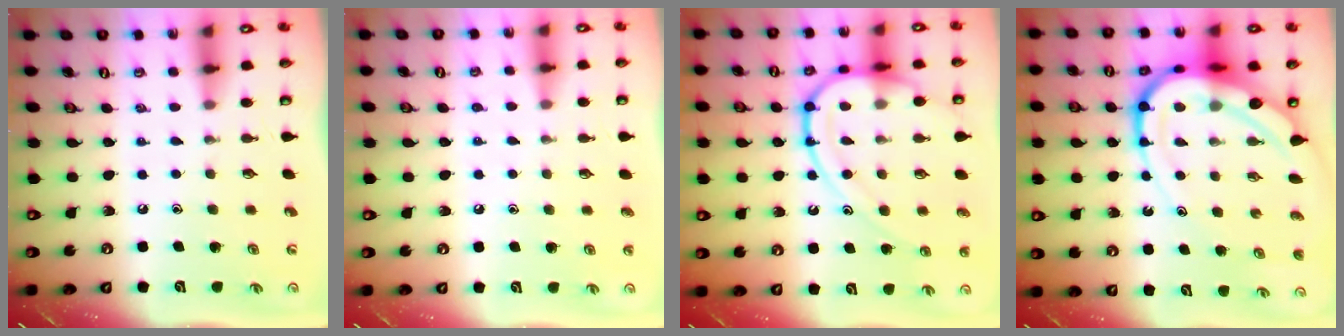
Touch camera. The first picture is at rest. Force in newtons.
{"total": 3.6, "press": 3.6, "slide": 0.3}
{"total": 14.9, "press": 14.8, "slide": 1.3}
{"total": 19.2, "press": 19.0, "slide": 2.1}